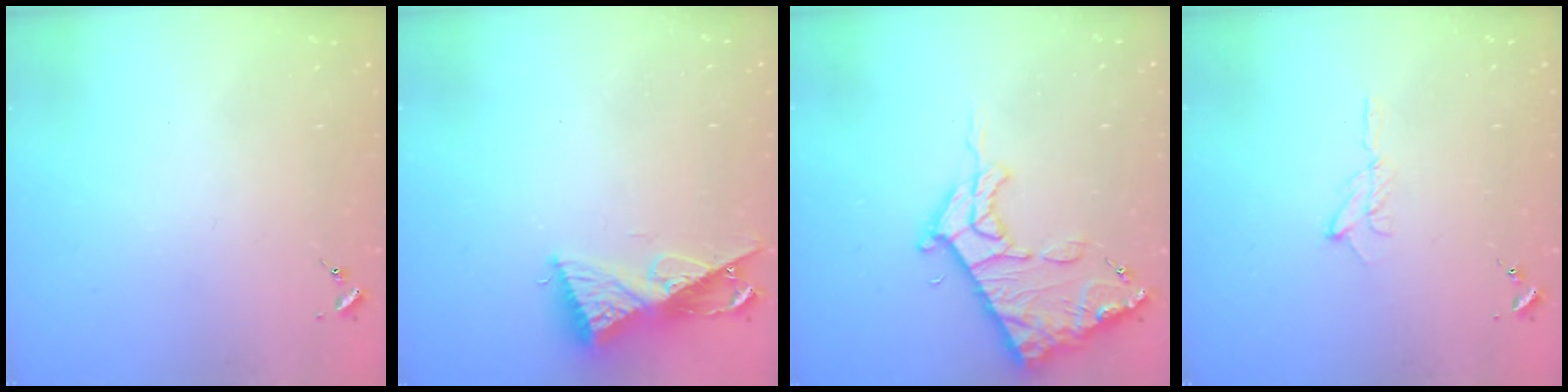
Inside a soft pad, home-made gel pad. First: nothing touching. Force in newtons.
{"total": 9.9, "press": 9.9, "slide": 0.6}
{"total": 14.9, "press": 14.8, "slide": 1.3}
{"total": 4.9, "press": 4.9, "slide": 0.6}